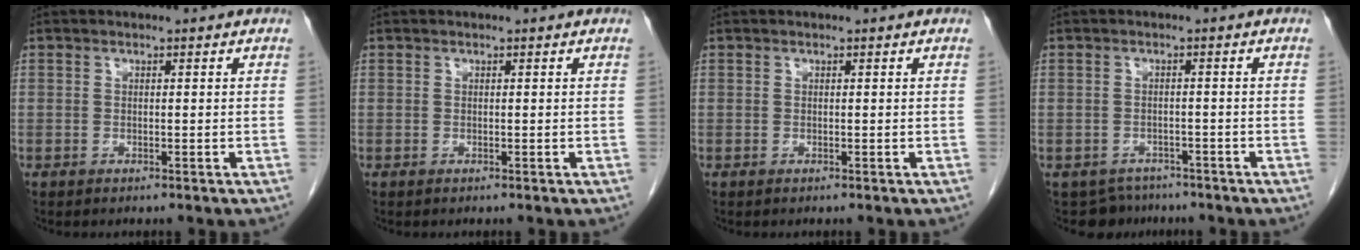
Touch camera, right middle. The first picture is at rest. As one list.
[{"total": 0.0}, {"total": 0.0}, {"total": 4.4, "force": [-3.7, 2.3, -0.6], "torque": [0.011, 0.004, -0.055]}]